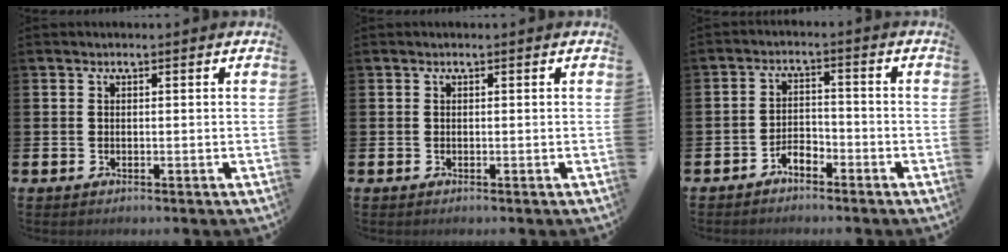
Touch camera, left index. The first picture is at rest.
{"total": 0.0}
{"total": 2.7, "force": [-2.4, 1.0, 0.8], "torque": [-0.025, 0.012, -0.049]}